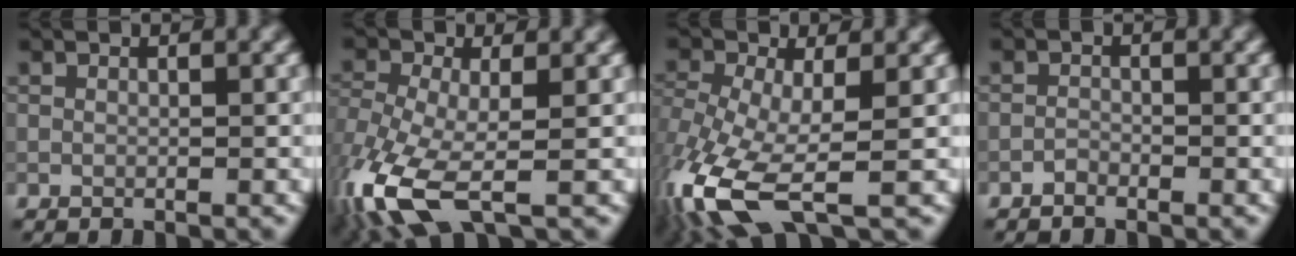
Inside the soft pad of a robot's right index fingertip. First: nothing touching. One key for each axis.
{"total": 8.0, "fx": -3.6, "fy": 3.7, "fz": 6.2, "tx": -0.150, "ty": -0.012, "tz": -0.079}
{"total": 9.9, "fx": -4.2, "fy": 4.3, "fz": 7.8, "tx": -0.186, "ty": -0.021, "tz": -0.086}
{"total": 0.7, "fx": -0.7, "fy": 0.3, "fz": 0.2, "tx": -0.003, "ty": 0.000, "tz": -0.015}